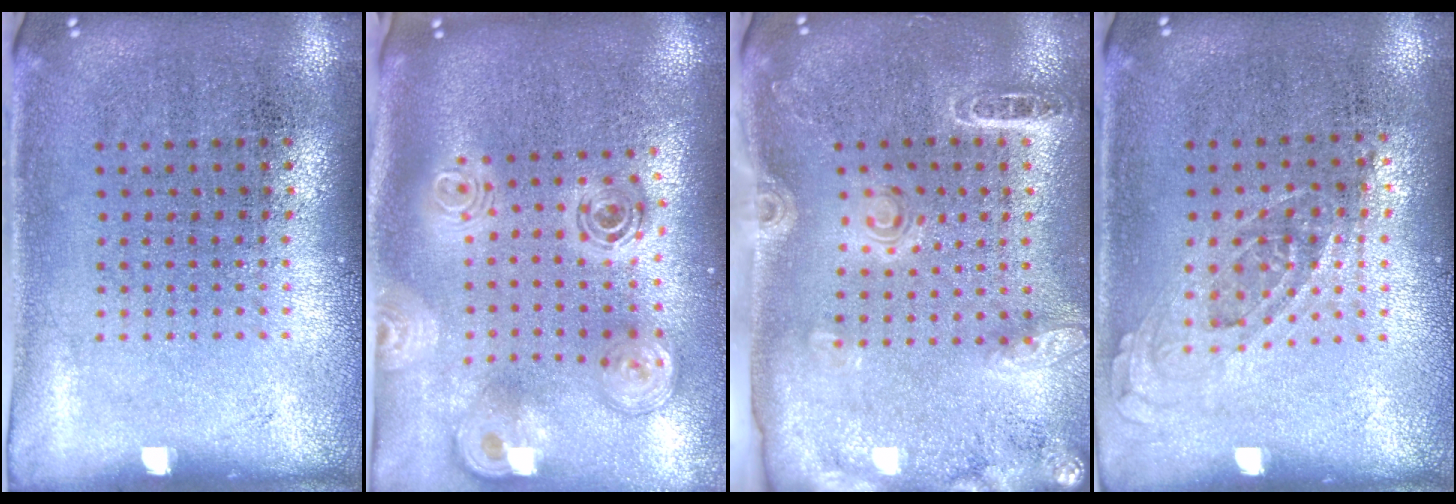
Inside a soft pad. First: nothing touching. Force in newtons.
{"total": 2.8, "press": 2.0, "slide": 2.0}
{"total": 1.8, "press": 1.8, "slide": 0.2}
{"total": 0.7, "press": 0.7, "slide": 0.3}